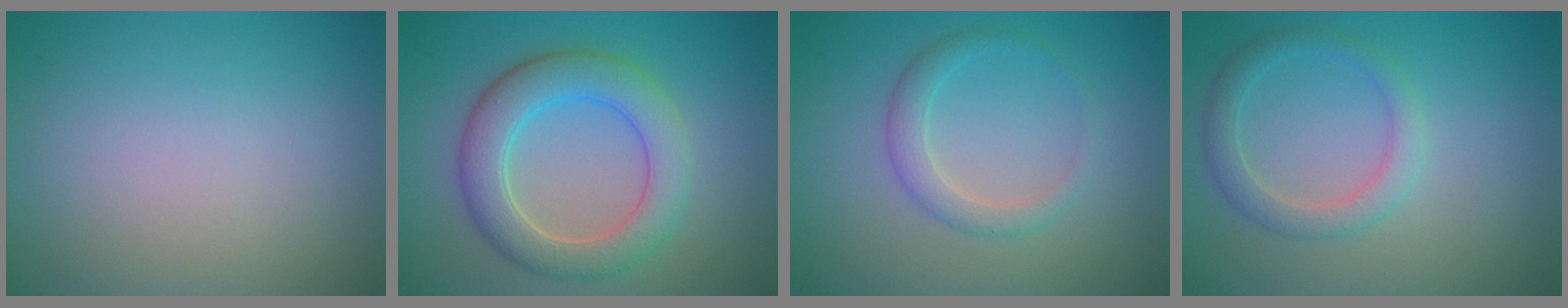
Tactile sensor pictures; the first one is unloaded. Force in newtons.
{"total": 5.7, "press": 5.6, "slide": 0.5}
{"total": 2.2, "press": 2.2, "slide": 0.2}
{"total": 2.4, "press": 2.4, "slide": 0.2}